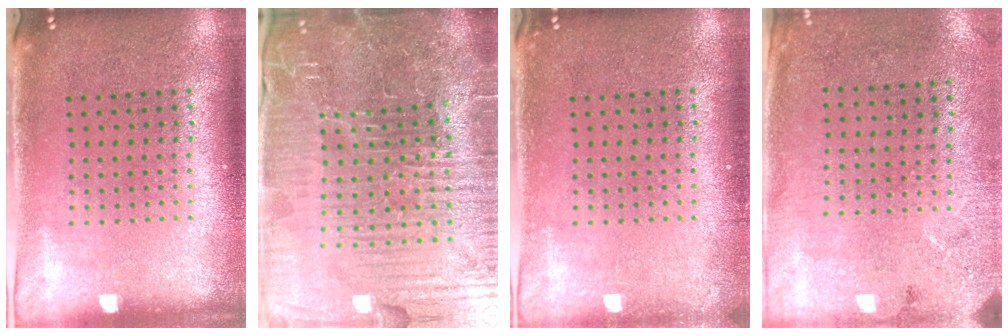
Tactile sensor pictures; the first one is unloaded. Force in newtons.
{"total": 7.5, "press": 6.7, "slide": 3.4}
{"total": 0.6, "press": 0.6, "slide": 0.1}
{"total": 2.6, "press": 2.1, "slide": 1.6}